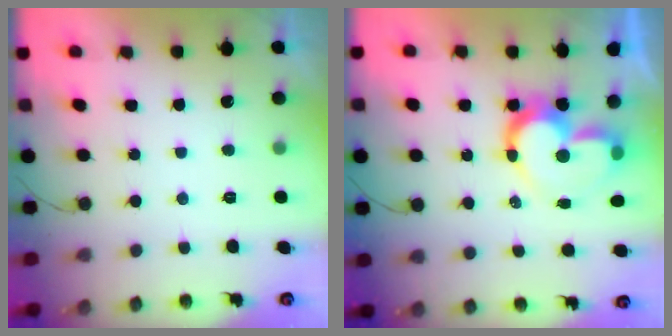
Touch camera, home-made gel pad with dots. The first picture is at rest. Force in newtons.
{"total": 12.0, "press": 11.9, "slide": 1.6}